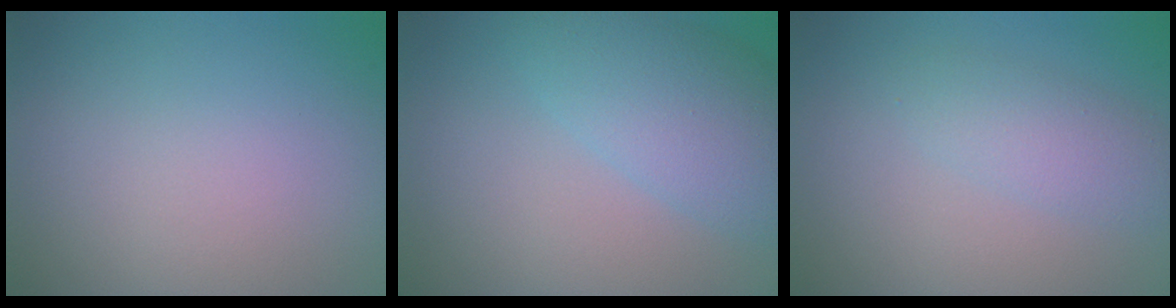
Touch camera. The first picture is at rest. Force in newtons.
{"total": 5.4, "press": 5.3, "slide": 0.2}
{"total": 2.4, "press": 2.4, "slide": 0.1}